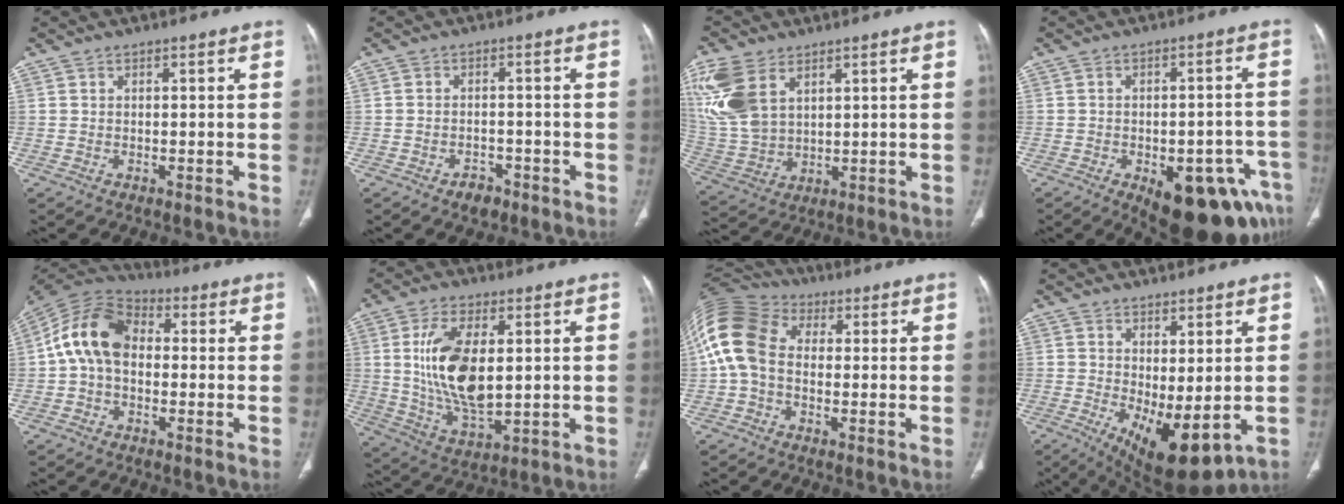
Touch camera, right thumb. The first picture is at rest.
{"total": 3.2, "force": [-2.1, 2.0, 1.3], "torque": [-0.015, 0.013, -0.025]}
{"total": 14.5, "force": [6.6, 8.8, 9.5], "torque": [-0.218, -0.015, 0.147]}
{"total": 17.4, "force": [-8.7, 7.9, 12.8], "torque": [-0.106, 0.037, -0.100]}
{"total": 12.4, "force": [0.1, 8.7, 8.8], "torque": [-0.156, 0.033, -0.014]}
{"total": 15.2, "force": [2.1, 7.5, 13.1], "torque": [-0.246, -0.020, 0.050]}
{"total": 13.7, "force": [0.6, 10.0, 9.3], "torque": [-0.198, 0.038, 0.000]}
{"total": 11.0, "force": [-1.4, 4.6, 9.8], "torque": [-0.148, -0.019, 0.001]}